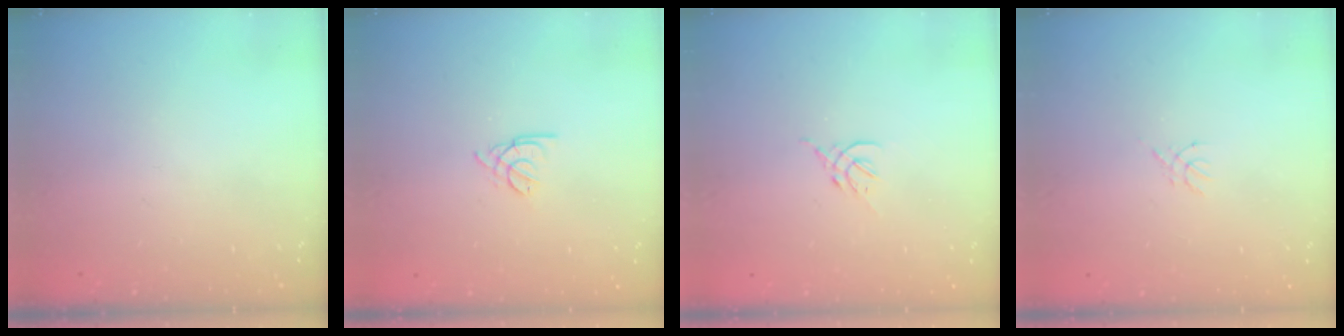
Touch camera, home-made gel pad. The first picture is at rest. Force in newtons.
{"total": 1.8, "press": 1.7, "slide": 0.5}
{"total": 2.3, "press": 2.2, "slide": 0.5}
{"total": 1.4, "press": 1.4, "slide": 0.3}